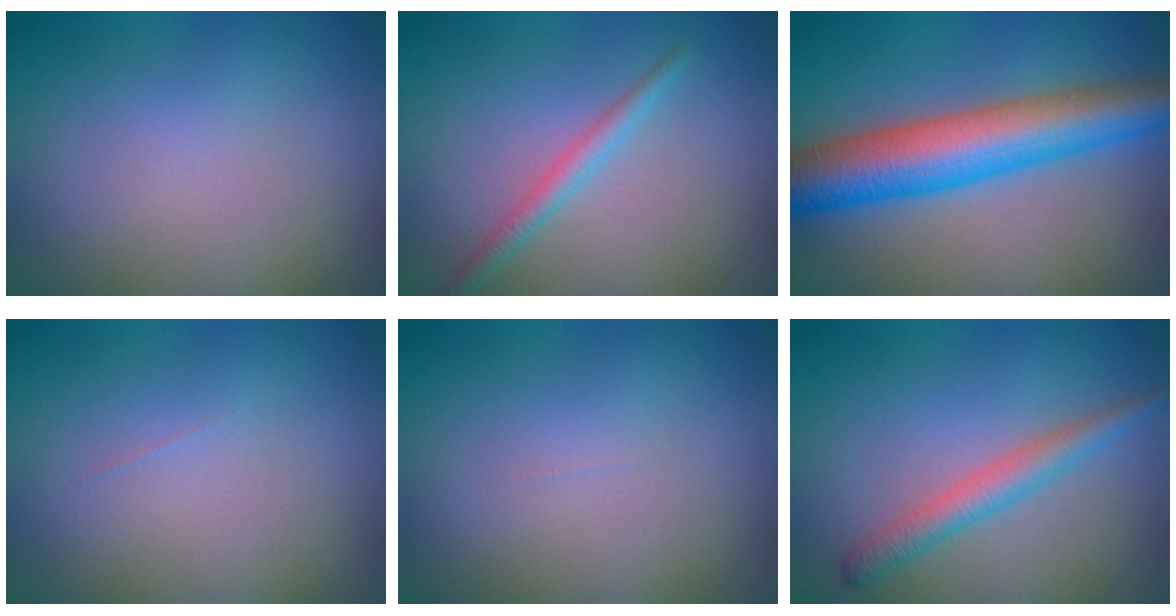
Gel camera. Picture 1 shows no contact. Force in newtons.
{"total": 1.9, "press": 1.9, "slide": 0.1}
{"total": 9.2, "press": 9.2, "slide": 0.0}
{"total": 0.0}
{"total": 0.0}
{"total": 2.8, "press": 2.8, "slide": 0.0}